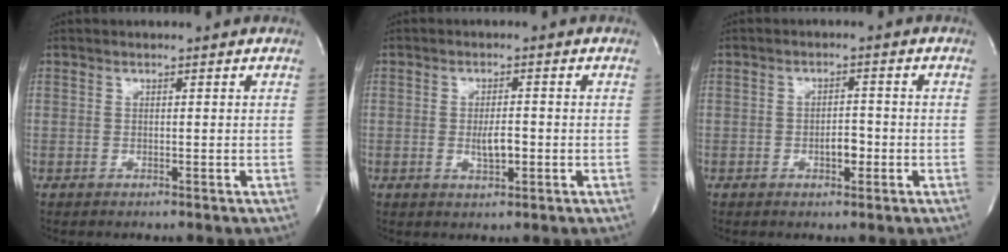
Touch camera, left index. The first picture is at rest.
{"total": 3.1, "force": [-0.8, 0.9, 2.9], "torque": [-0.056, -0.004, -0.010]}
{"total": 2.8, "force": [-1.2, 1.2, 2.2], "torque": [-0.034, 0.001, -0.016]}